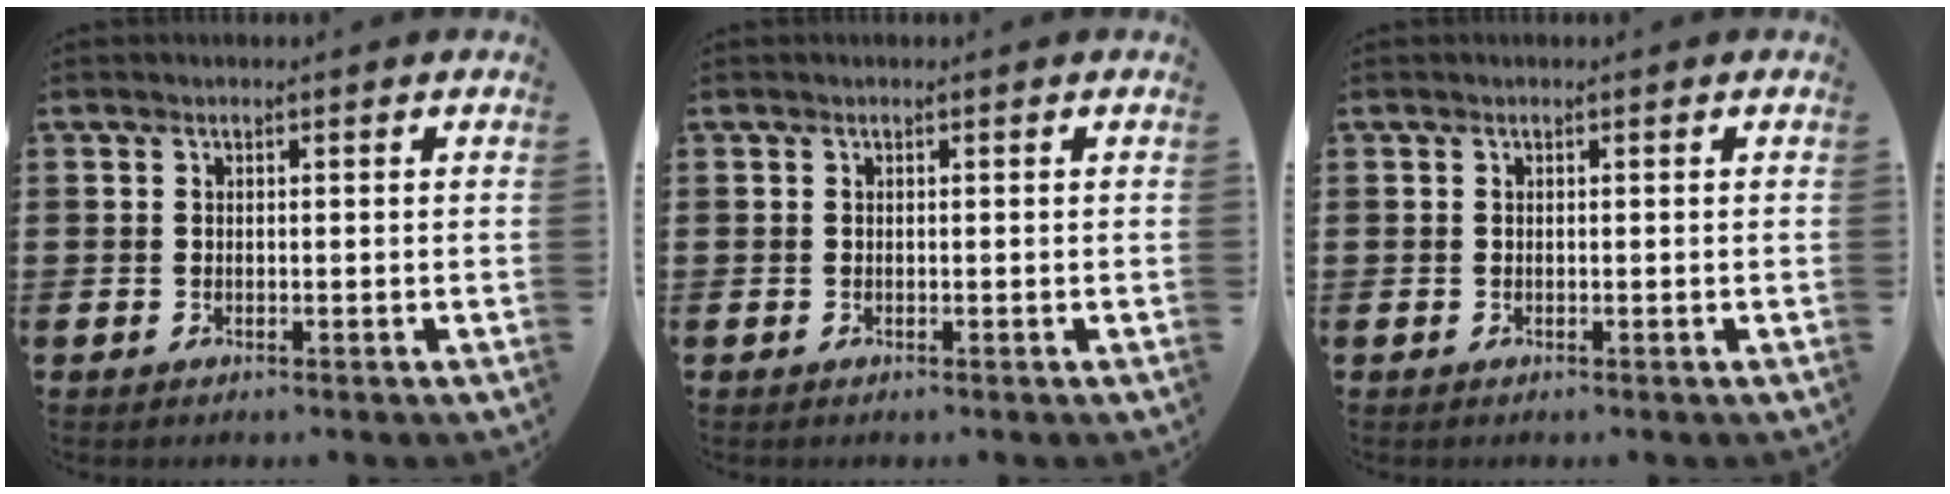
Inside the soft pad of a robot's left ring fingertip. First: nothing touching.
{"total": 0.0}
{"total": 0.0}